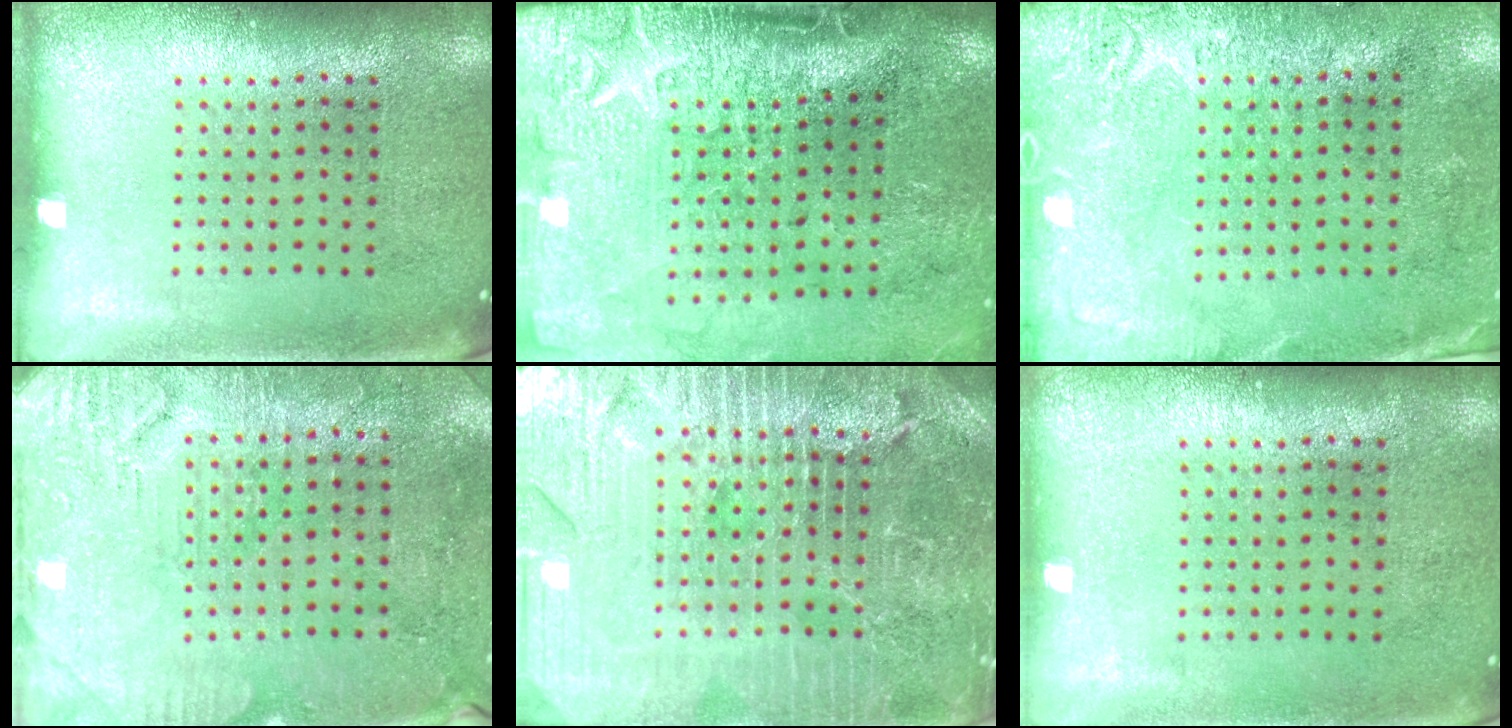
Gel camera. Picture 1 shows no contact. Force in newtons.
{"total": 4.5, "press": 3.8, "slide": 2.6}
{"total": 2.6, "press": 2.4, "slide": 1.1}
{"total": 3.0, "press": 2.9, "slide": 0.8}
{"total": 5.8, "press": 5.1, "slide": 2.6}
{"total": 0.0}